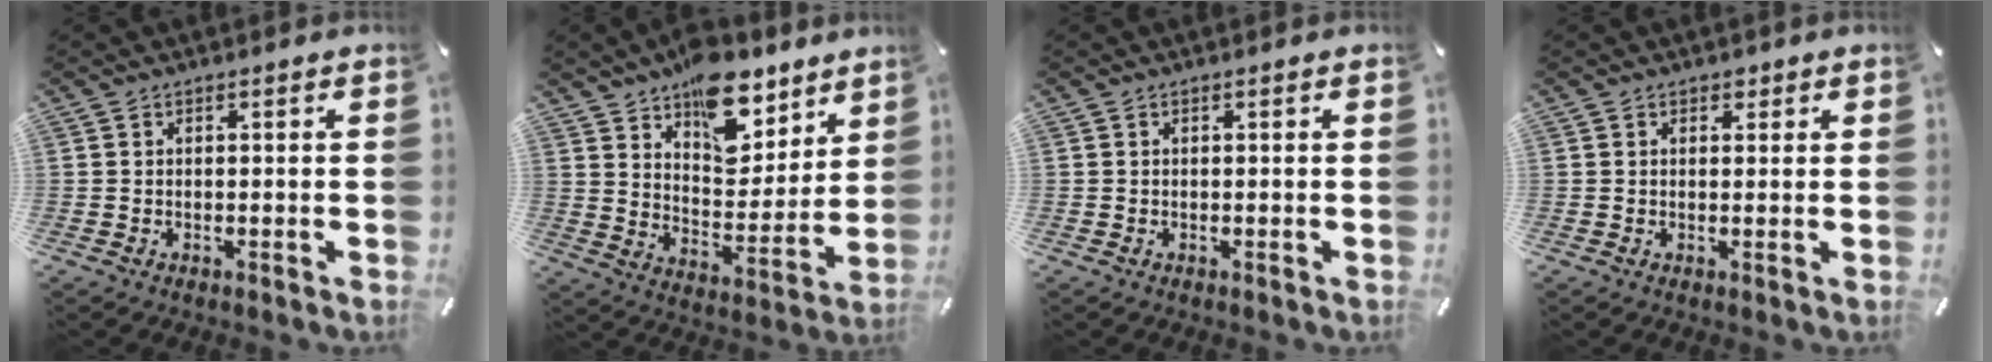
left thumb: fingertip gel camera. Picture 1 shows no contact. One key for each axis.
{"total": 15.7, "fx": 11.1, "fy": 8.1, "fz": 7.5, "tx": -0.097, "ty": -0.083, "tz": 0.198}
{"total": 0.0}
{"total": 1.3, "fx": 0.7, "fy": 1.1, "fz": 0.2, "tx": 0.001, "ty": 0.000, "tz": 0.012}